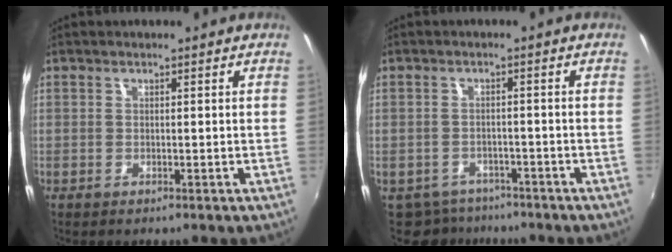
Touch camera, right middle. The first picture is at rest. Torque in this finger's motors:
{"motor_torque": [-0.45, -0.19, -0.05, -0.03]}